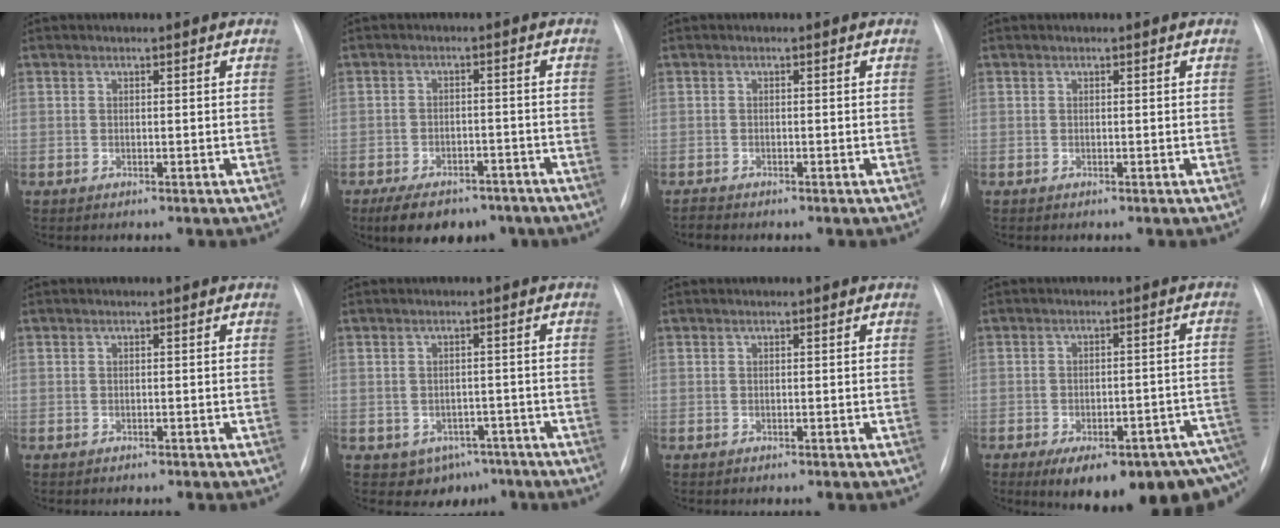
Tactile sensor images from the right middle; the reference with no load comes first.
{"total": 11.1, "force": [-8.1, 5.3, 5.3], "torque": [-0.080, 0.003, -0.114]}
{"total": 0.8, "force": [-0.8, 0.0, 0.1], "torque": [-0.005, -0.004, -0.015]}
{"total": 0.0}
{"total": 0.0}
{"total": 5.4, "force": [-3.4, 4.0, 1.4], "torque": [-0.006, 0.010, -0.037]}
{"total": 0.0}
{"total": 19.3, "force": [-13.1, 6.2, 12.8], "torque": [-0.119, 0.022, -0.158]}